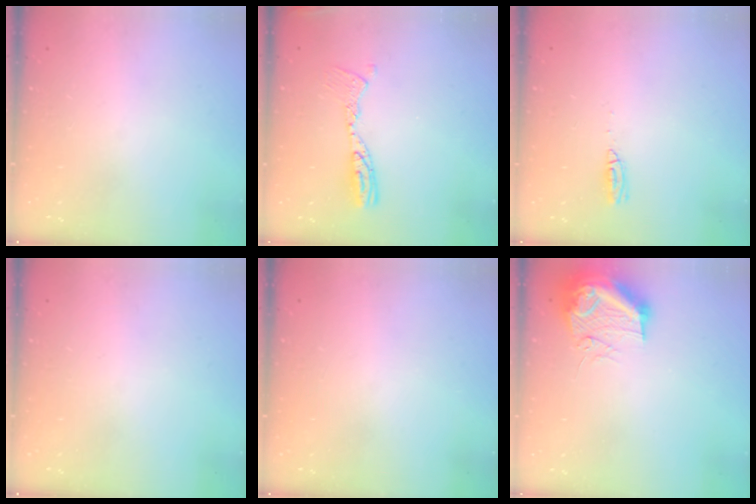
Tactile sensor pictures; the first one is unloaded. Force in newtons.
{"total": 10.5, "press": 10.5, "slide": 1.0}
{"total": 5.4, "press": 4.1, "slide": 3.5}
{"total": 0.0}
{"total": 0.0}
{"total": 11.7, "press": 11.6, "slide": 1.4}